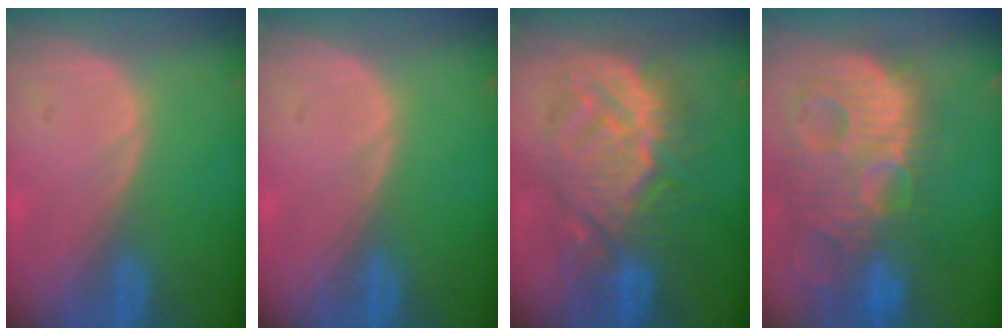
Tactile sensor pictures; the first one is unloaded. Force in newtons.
{"total": 0.0}
{"total": 10.5, "press": 10.5, "slide": 0.5}
{"total": 14.5, "press": 12.5, "slide": 7.3}